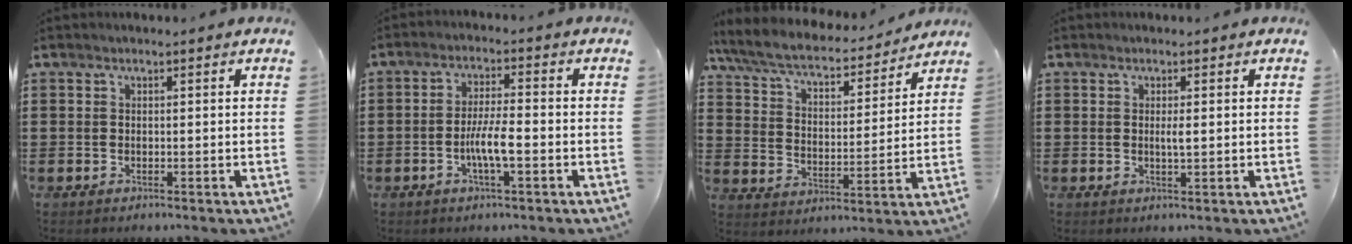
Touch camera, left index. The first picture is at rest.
{"total": 5.6, "force": [-1.6, 1.0, 5.3], "torque": [-0.104, 0.000, -0.034]}
{"total": 6.6, "force": [5.7, 1.2, 3.1], "torque": [-0.085, -0.037, 0.095]}
{"total": 1.8, "force": [0.2, 0.2, 1.8], "torque": [-0.035, -0.003, 0.002]}